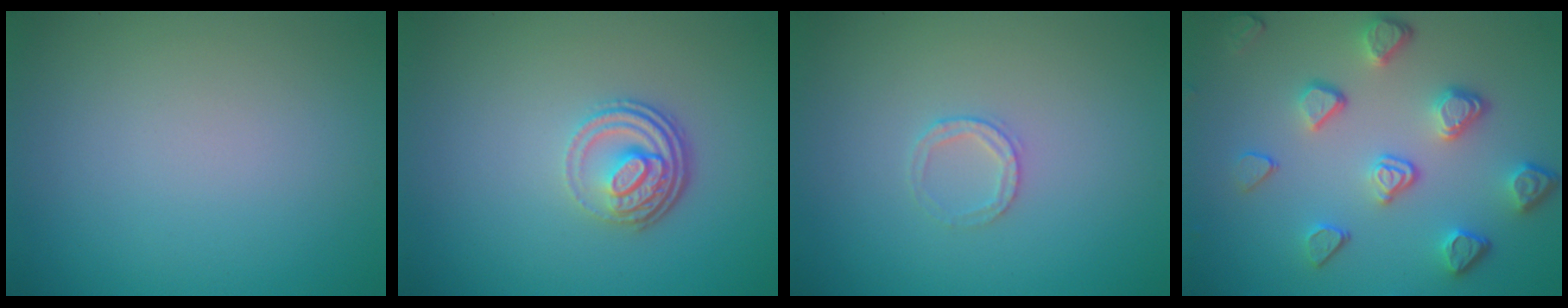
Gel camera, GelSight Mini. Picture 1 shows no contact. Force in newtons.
{"total": 3.9, "press": 2.8, "slide": 2.7}
{"total": 1.4, "press": 1.3, "slide": 0.2}
{"total": 5.0, "press": 3.7, "slide": 3.3}